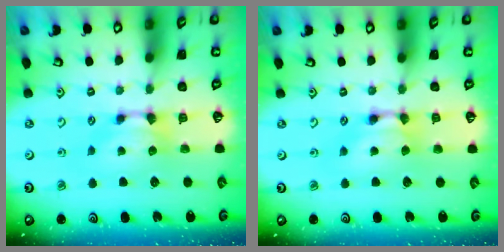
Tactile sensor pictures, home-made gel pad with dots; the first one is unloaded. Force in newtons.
{"total": 1.5, "press": 1.5, "slide": 0.1}